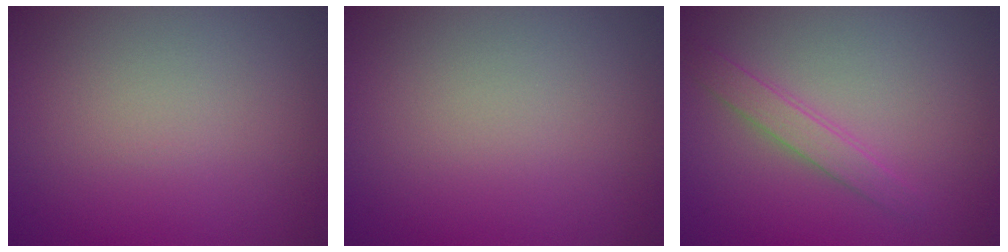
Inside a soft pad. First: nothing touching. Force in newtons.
{"total": 0.0}
{"total": 2.0, "press": 2.0, "slide": 0.1}